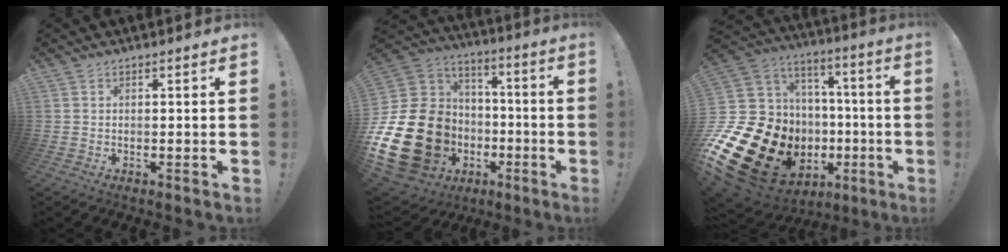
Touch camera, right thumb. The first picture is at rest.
{"total": 29.8, "force": [-7.1, 23.1, 17.5], "torque": [-0.346, 0.034, -0.044]}
{"total": 30.4, "force": [-9.2, 21.0, 19.9], "torque": [-0.380, 0.018, -0.071]}